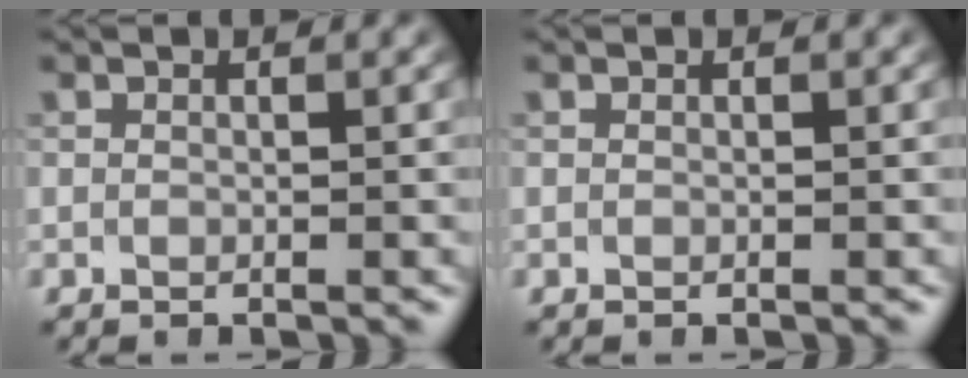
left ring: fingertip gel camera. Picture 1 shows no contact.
{"total": 0.0}